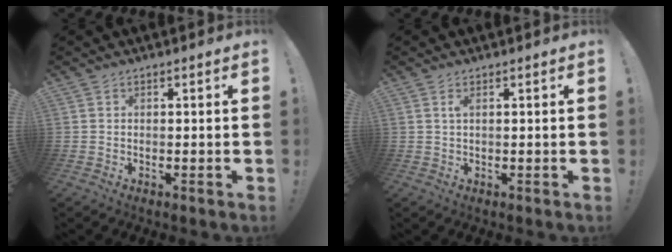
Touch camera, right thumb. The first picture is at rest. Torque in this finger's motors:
{"motor_torque": [-0.04, -0.04, 0.04, -0.07, 0.00]}